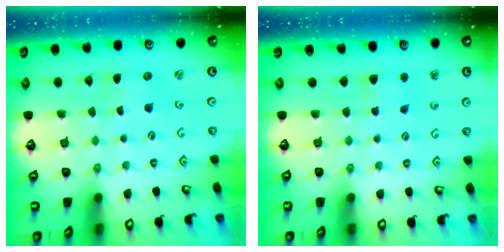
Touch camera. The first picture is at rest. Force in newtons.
{"total": 5.2, "press": 5.1, "slide": 1.0}